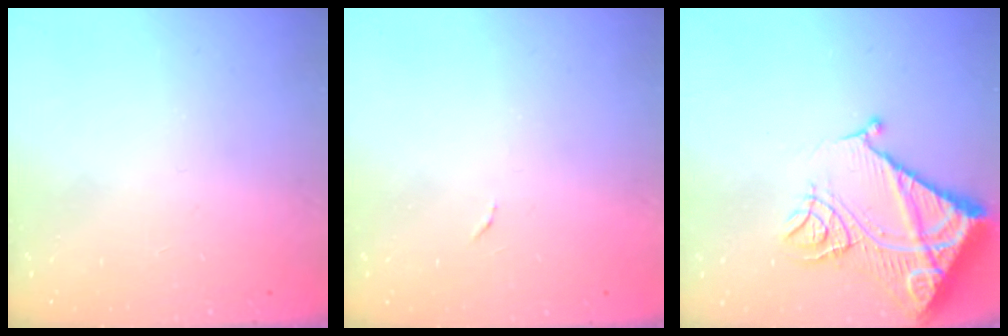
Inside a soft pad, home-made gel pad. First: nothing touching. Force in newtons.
{"total": 4.0, "press": 4.0, "slide": 0.3}
{"total": 16.1, "press": 16.0, "slide": 1.8}